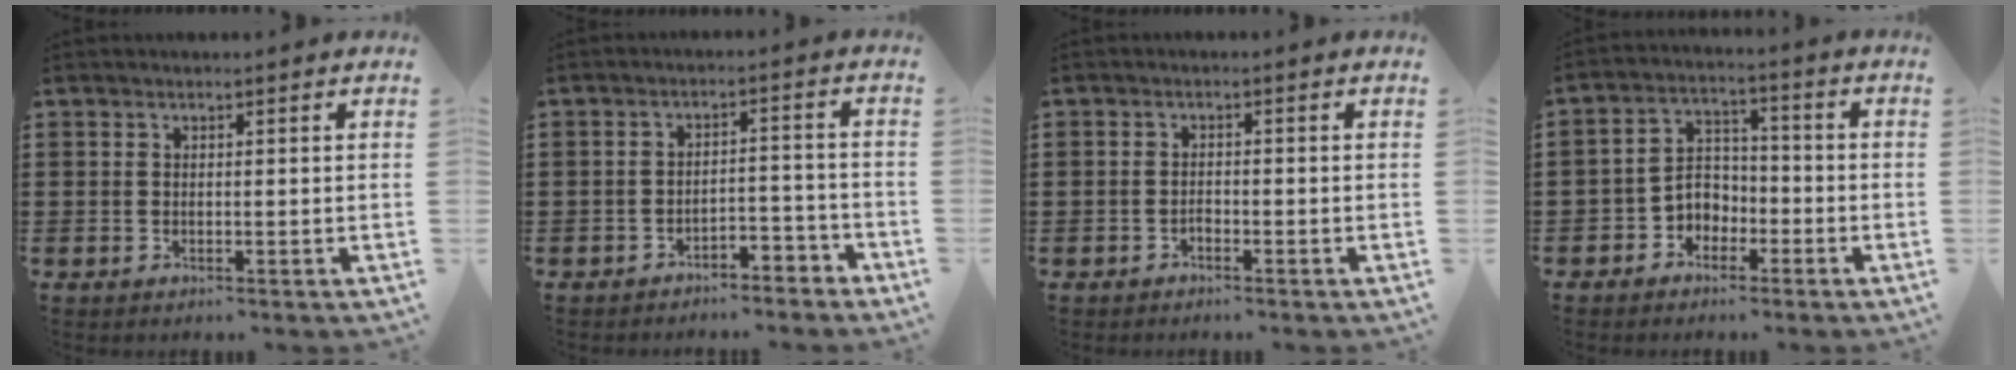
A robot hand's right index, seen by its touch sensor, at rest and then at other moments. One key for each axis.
{"total": 3.6, "fx": -3.5, "fy": 0.6, "fz": 0.7, "tx": -0.015, "ty": 0.010, "tz": -0.072}
{"total": 0.9, "fx": -0.7, "fy": 0.3, "fz": 0.3, "tx": -0.008, "ty": -0.002, "tz": -0.015}
{"total": 4.1, "fx": -2.6, "fy": 2.9, "fz": 1.0, "tx": -0.031, "ty": 0.006, "tz": -0.056}